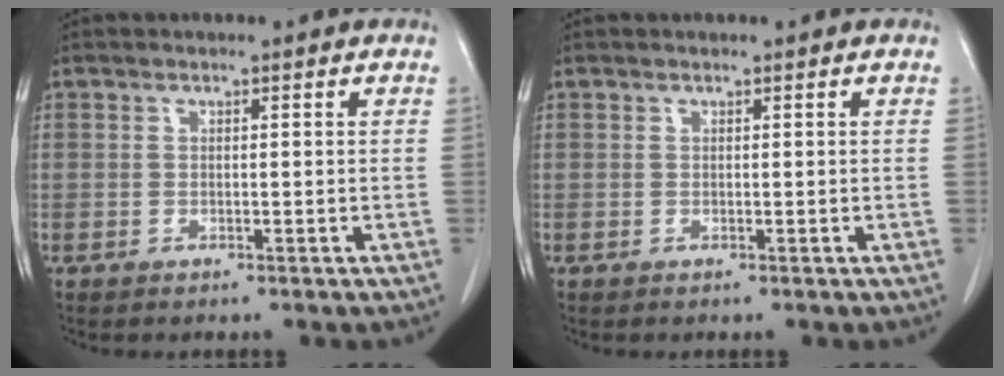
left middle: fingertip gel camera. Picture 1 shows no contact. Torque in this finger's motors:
{"motor_torque": [-0.09, 0.09, -0.12, 0.01]}